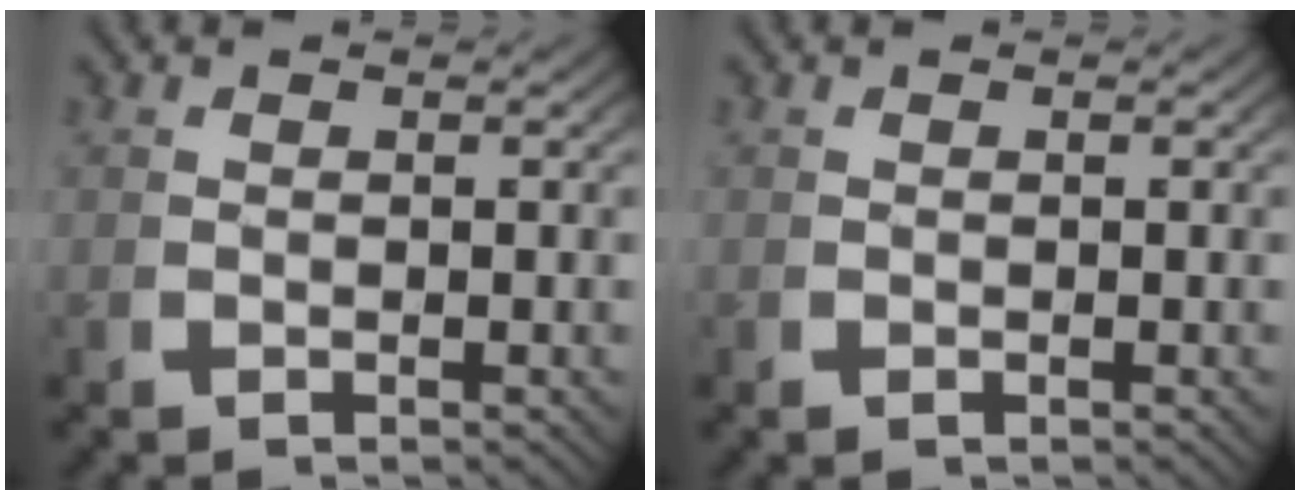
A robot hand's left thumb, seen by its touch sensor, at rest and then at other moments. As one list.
[{"total": 0.0}]